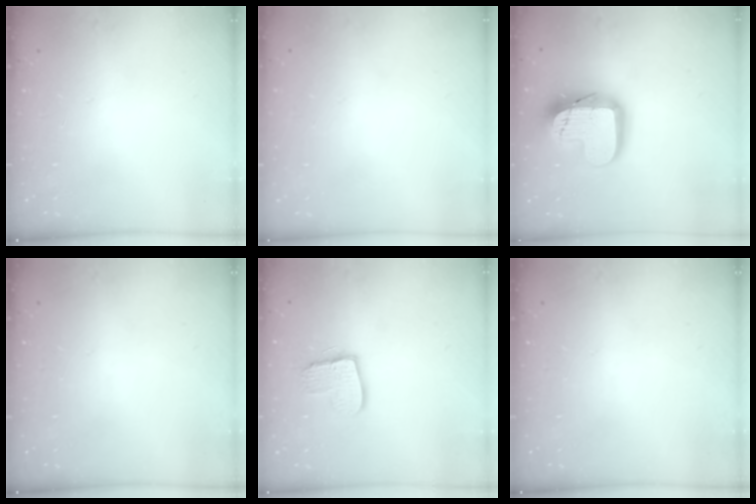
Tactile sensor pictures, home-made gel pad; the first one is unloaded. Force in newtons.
{"total": 0.0}
{"total": 18.4, "press": 18.3, "slide": 1.4}
{"total": 0.0}
{"total": 10.3, "press": 10.3, "slide": 0.8}
{"total": 0.0}